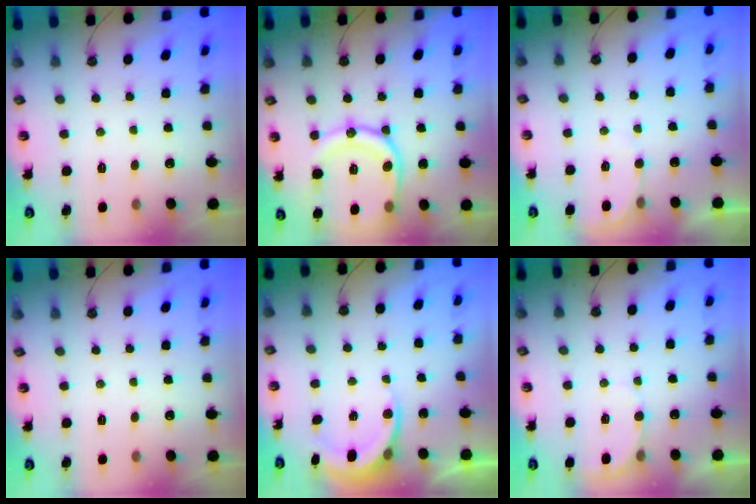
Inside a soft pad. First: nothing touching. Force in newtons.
{"total": 18.0, "press": 18.0, "slide": 1.7}
{"total": 2.8, "press": 2.8, "slide": 0.3}
{"total": 0.0}
{"total": 6.2, "press": 6.1, "slide": 1.3}
{"total": 4.6, "press": 4.5, "slide": 0.4}